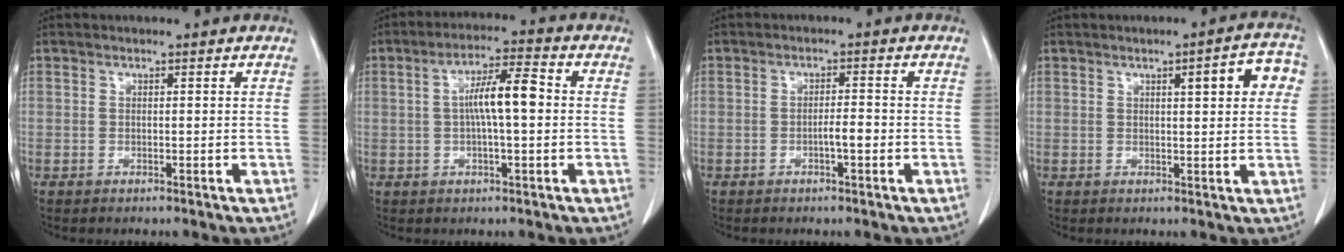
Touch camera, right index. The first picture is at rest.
{"total": 7.6, "force": [0.4, 1.2, 7.5], "torque": [-0.138, 0.016, 0.001]}
{"total": 2.3, "force": [-0.8, 0.3, 2.1], "torque": [-0.035, 0.002, -0.015]}
{"total": 6.1, "force": [1.9, 1.3, 5.6], "torque": [-0.068, 0.014, 0.018]}